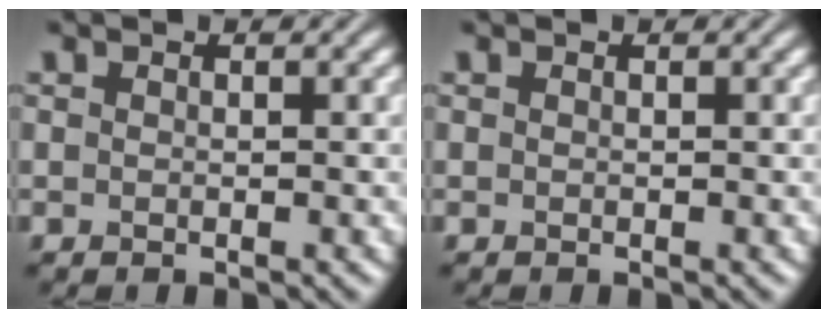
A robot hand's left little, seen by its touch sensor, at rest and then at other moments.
{"total": 0.0}